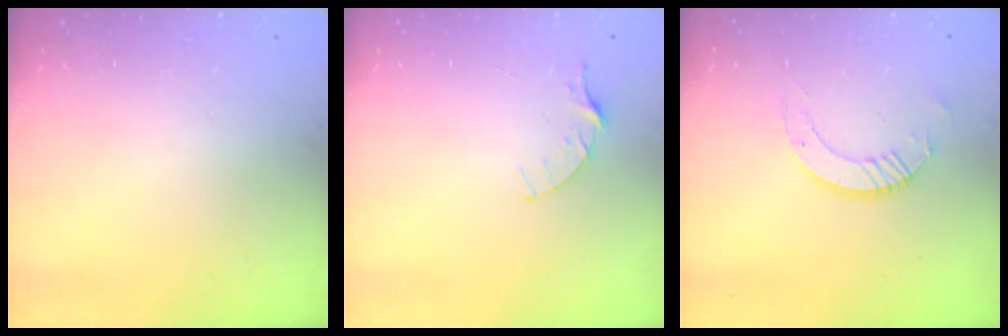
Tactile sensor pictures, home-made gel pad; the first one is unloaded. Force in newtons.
{"total": 3.4, "press": 3.4, "slide": 0.4}
{"total": 5.7, "press": 5.7, "slide": 0.3}